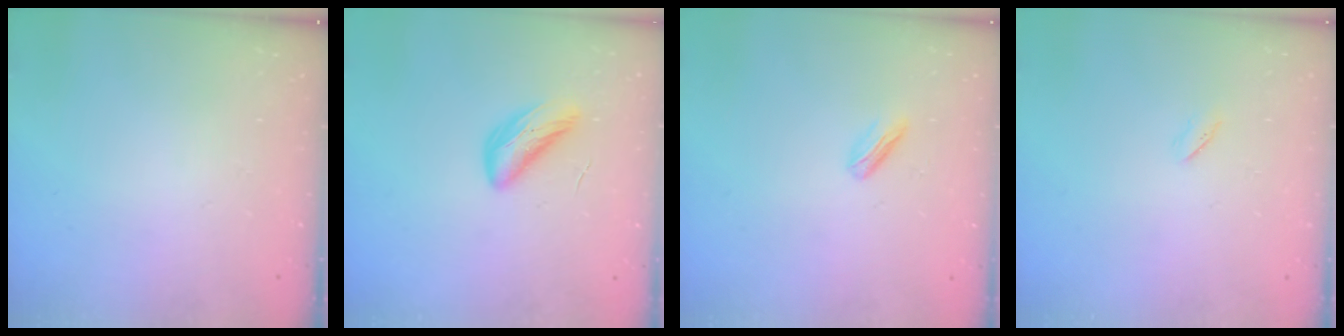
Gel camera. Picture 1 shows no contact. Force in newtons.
{"total": 6.1, "press": 6.1, "slide": 0.3}
{"total": 2.8, "press": 2.7, "slide": 0.6}
{"total": 2.0, "press": 1.9, "slide": 0.7}